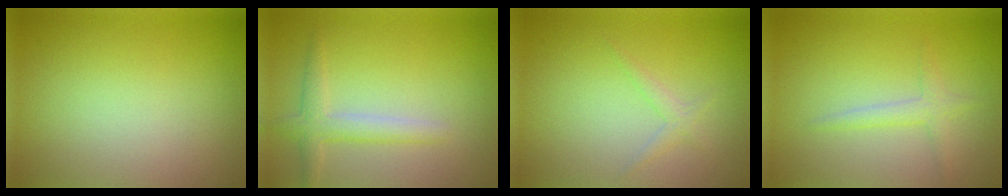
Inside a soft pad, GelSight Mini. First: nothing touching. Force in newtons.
{"total": 2.4, "press": 2.4, "slide": 0.1}
{"total": 1.1, "press": 1.1, "slide": 0.1}
{"total": 1.7, "press": 1.7, "slide": 0.0}